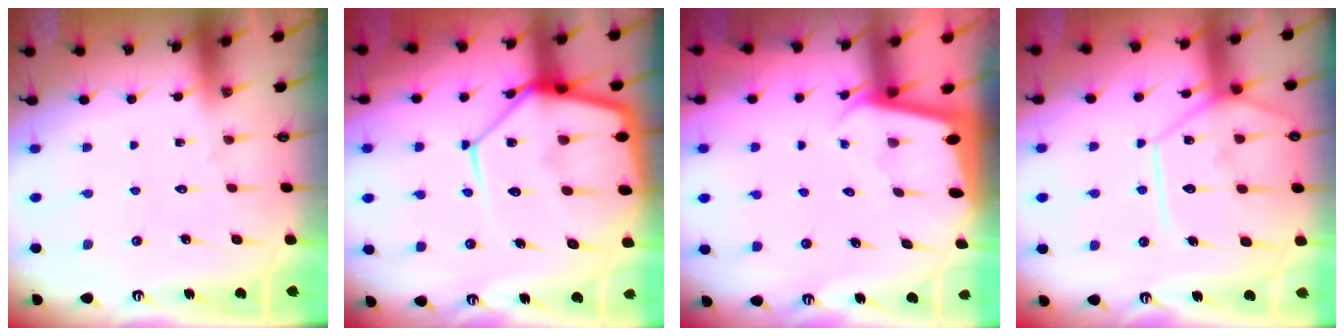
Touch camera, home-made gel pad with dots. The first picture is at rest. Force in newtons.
{"total": 18.9, "press": 18.8, "slide": 1.9}
{"total": 2.0, "press": 2.0, "slide": 0.1}
{"total": 16.4, "press": 16.3, "slide": 1.4}